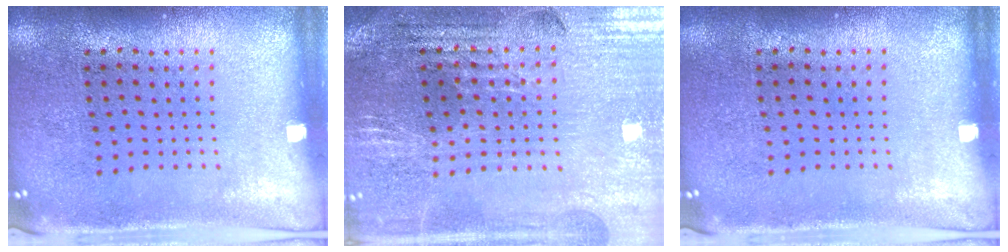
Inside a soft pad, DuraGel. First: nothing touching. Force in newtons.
{"total": 2.8, "press": 2.8, "slide": 0.4}
{"total": 0.0}